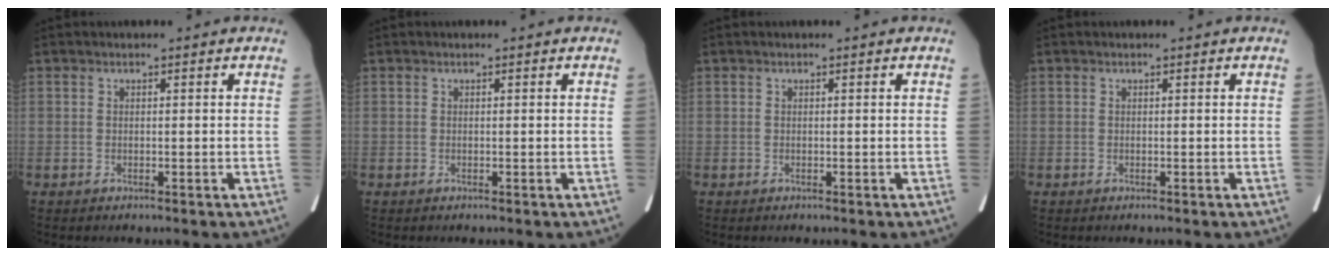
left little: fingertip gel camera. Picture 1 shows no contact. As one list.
[{"total": 0.0}, {"total": 0.0}, {"total": 0.0}]